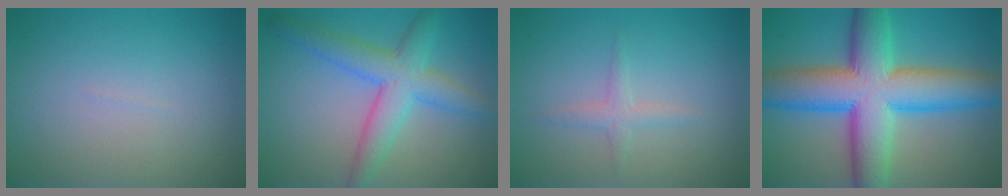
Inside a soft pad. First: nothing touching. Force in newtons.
{"total": 5.5, "press": 5.5, "slide": 0.1}
{"total": 1.9, "press": 1.9, "slide": 0.1}
{"total": 12.7, "press": 12.7, "slide": 0.1}